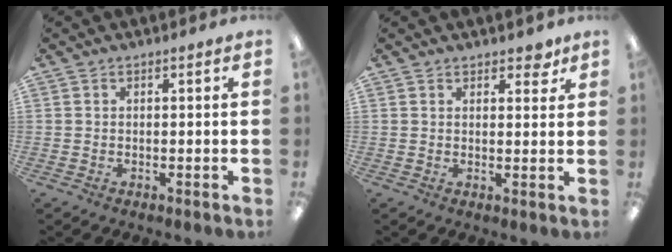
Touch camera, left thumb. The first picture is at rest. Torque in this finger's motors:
{"motor_torque": [0.03, 0.12, -0.30, 0.02, 0.01]}